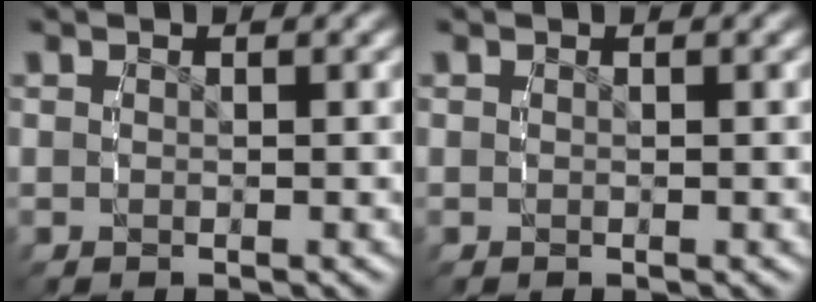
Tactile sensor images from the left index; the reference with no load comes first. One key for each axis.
{"total": 0.0}